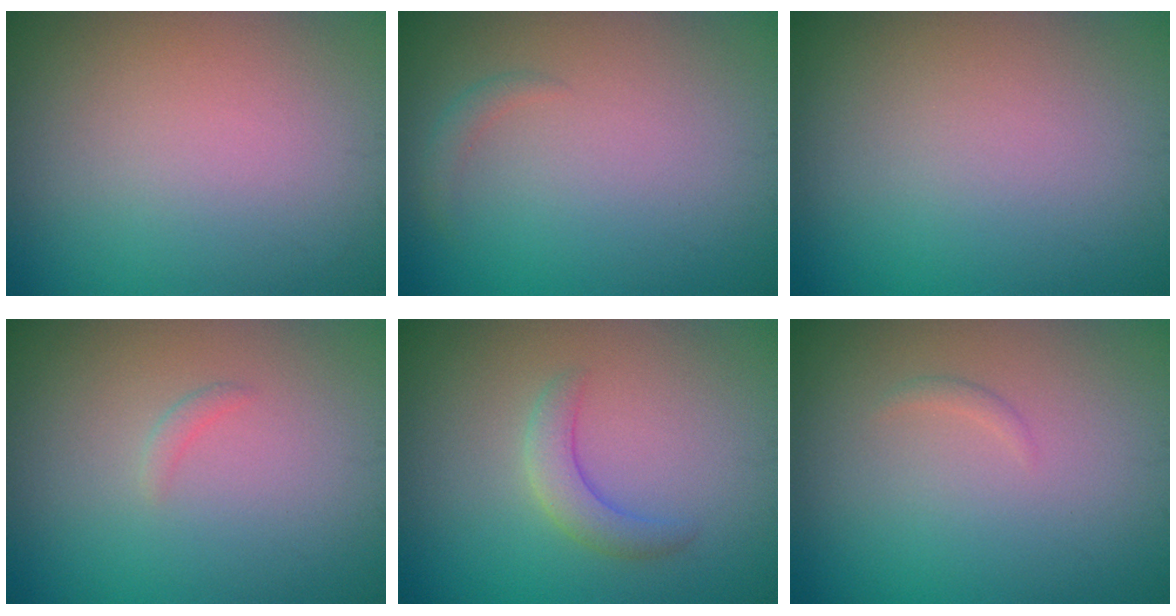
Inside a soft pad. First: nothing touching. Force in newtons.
{"total": 0.9, "press": 0.9, "slide": 0.1}
{"total": 0.0}
{"total": 0.6, "press": 0.6, "slide": 0.1}
{"total": 2.3, "press": 2.2, "slide": 0.2}
{"total": 0.5, "press": 0.5, "slide": 0.0}